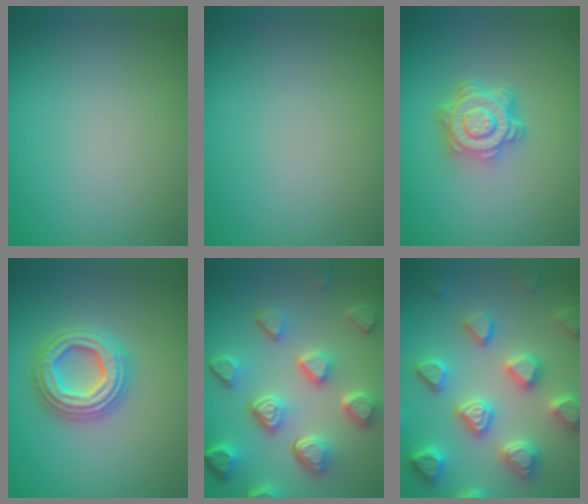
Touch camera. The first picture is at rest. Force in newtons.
{"total": 0.0}
{"total": 4.8, "press": 3.7, "slide": 3.1}
{"total": 4.8, "press": 4.7, "slide": 0.8}
{"total": 7.6, "press": 5.6, "slide": 5.2}
{"total": 7.3, "press": 7.1, "slide": 1.7}